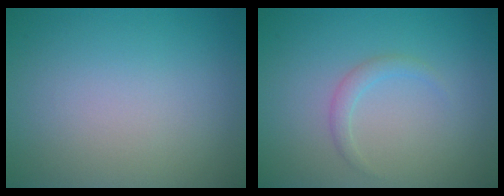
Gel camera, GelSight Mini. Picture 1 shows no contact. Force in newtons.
{"total": 1.2, "press": 1.1, "slide": 0.1}